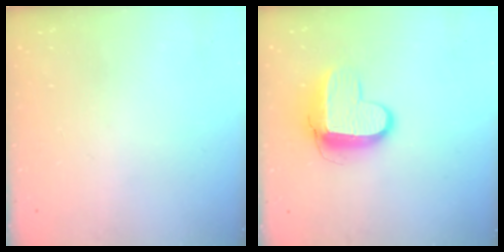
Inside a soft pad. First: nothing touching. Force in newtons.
{"total": 10.3, "press": 10.3, "slide": 1.2}